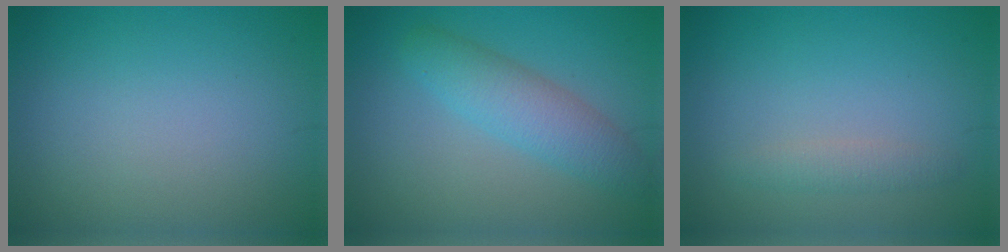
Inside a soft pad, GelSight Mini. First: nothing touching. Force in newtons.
{"total": 4.0, "press": 4.0, "slide": 0.0}
{"total": 1.4, "press": 1.4, "slide": 0.0}